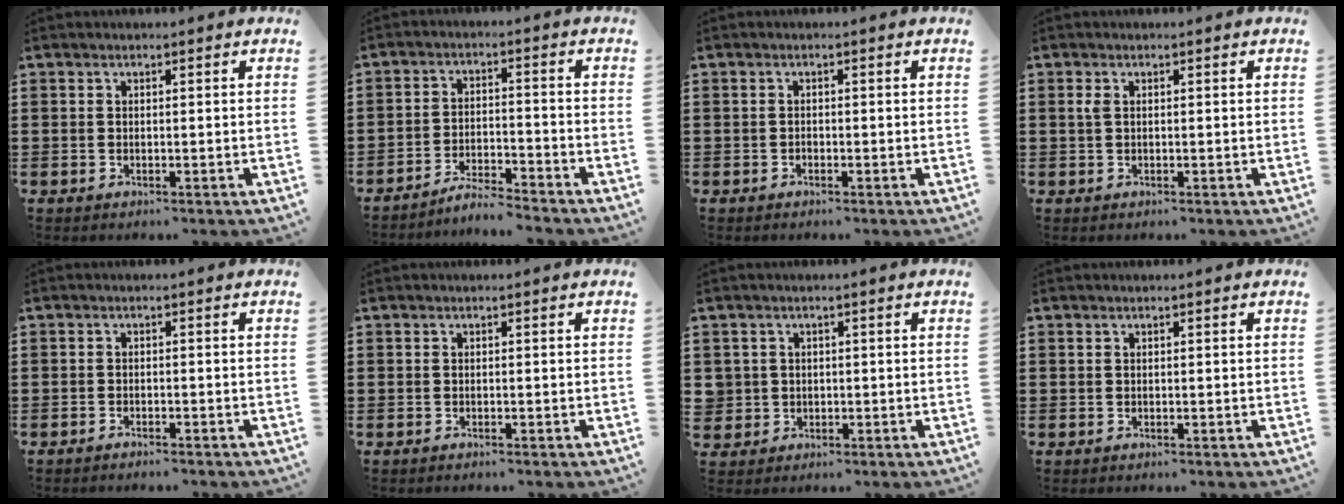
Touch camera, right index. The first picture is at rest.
{"total": 4.2, "force": [-4.1, -0.1, 0.5], "torque": [-0.013, 0.004, -0.086]}
{"total": 0.5, "force": [-0.4, 0.3, 0.2], "torque": [-0.004, 0.002, -0.008]}
{"total": 1.1, "force": [0.3, 0.5, 0.9], "torque": [-0.021, 0.004, 0.003]}
{"total": 1.0, "force": [-1.0, 0.0, 0.0], "torque": [-0.004, 0.002, -0.021]}
{"total": 0.5, "force": [-0.5, -0.1, 0.1], "torque": [-0.002, -0.003, -0.010]}
{"total": 2.1, "force": [-0.1, 2.1, 0.0], "torque": [-0.011, 0.008, -0.006]}
{"total": 0.0}